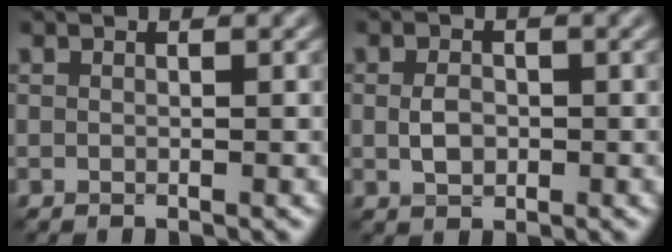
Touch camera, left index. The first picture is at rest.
{"total": 2.0, "force": [-0.2, 1.4, 1.4], "torque": [-0.033, -0.001, -0.006]}